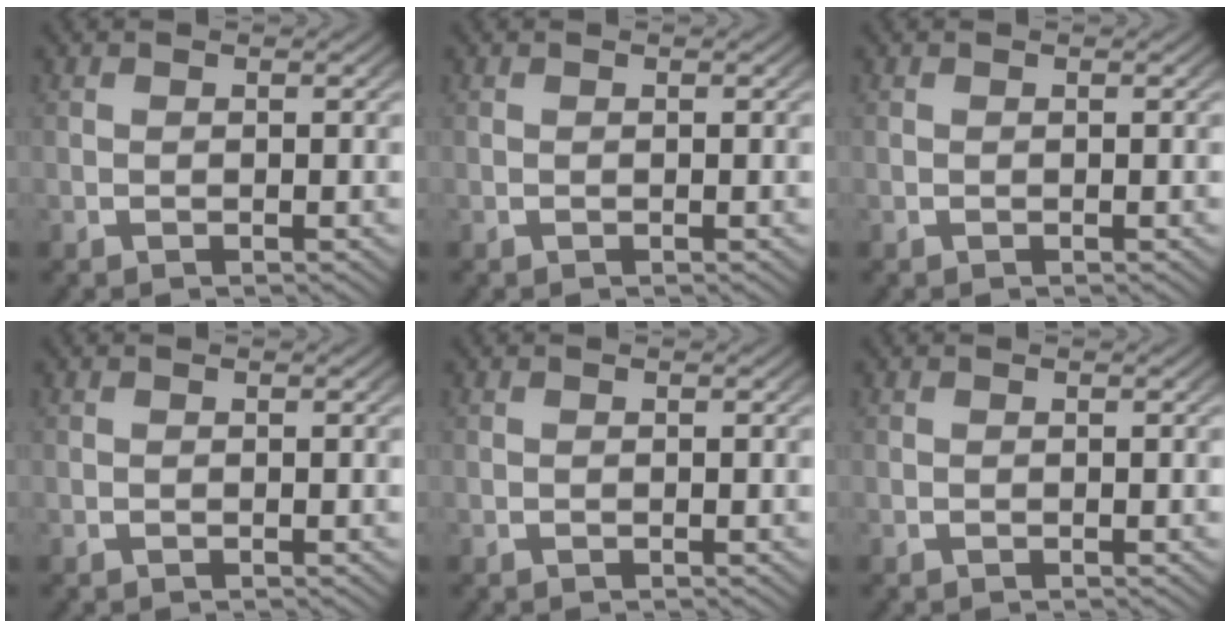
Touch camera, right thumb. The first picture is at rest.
{"total": 0.0}
{"total": 0.0}
{"total": 0.0}
{"total": 0.0}
{"total": 0.0}